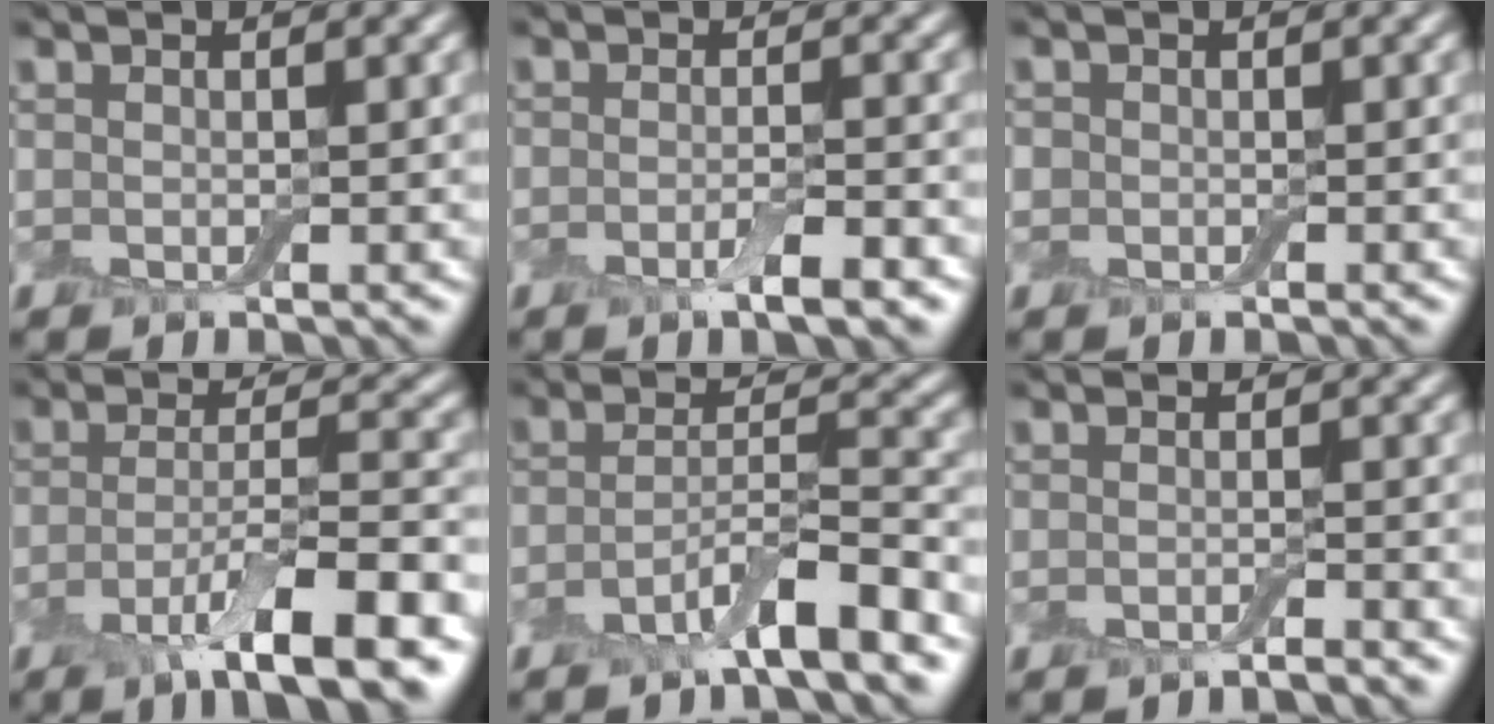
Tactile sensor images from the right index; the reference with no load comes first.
{"total": 2.7, "force": [-1.6, 0.5, 2.1], "torque": [-0.036, -0.004, -0.029]}
{"total": 0.8, "force": [-0.2, 0.8, 0.1], "torque": [0.004, -0.003, -0.009]}
{"total": 8.3, "force": [-4.4, 1.6, 6.8], "torque": [-0.110, -0.001, -0.079]}
{"total": 4.8, "force": [-3.2, 0.6, 3.6], "torque": [-0.063, 0.006, -0.067]}
{"total": 1.4, "force": [-1.3, -0.1, 0.6], "torque": [-0.006, -0.004, -0.022]}